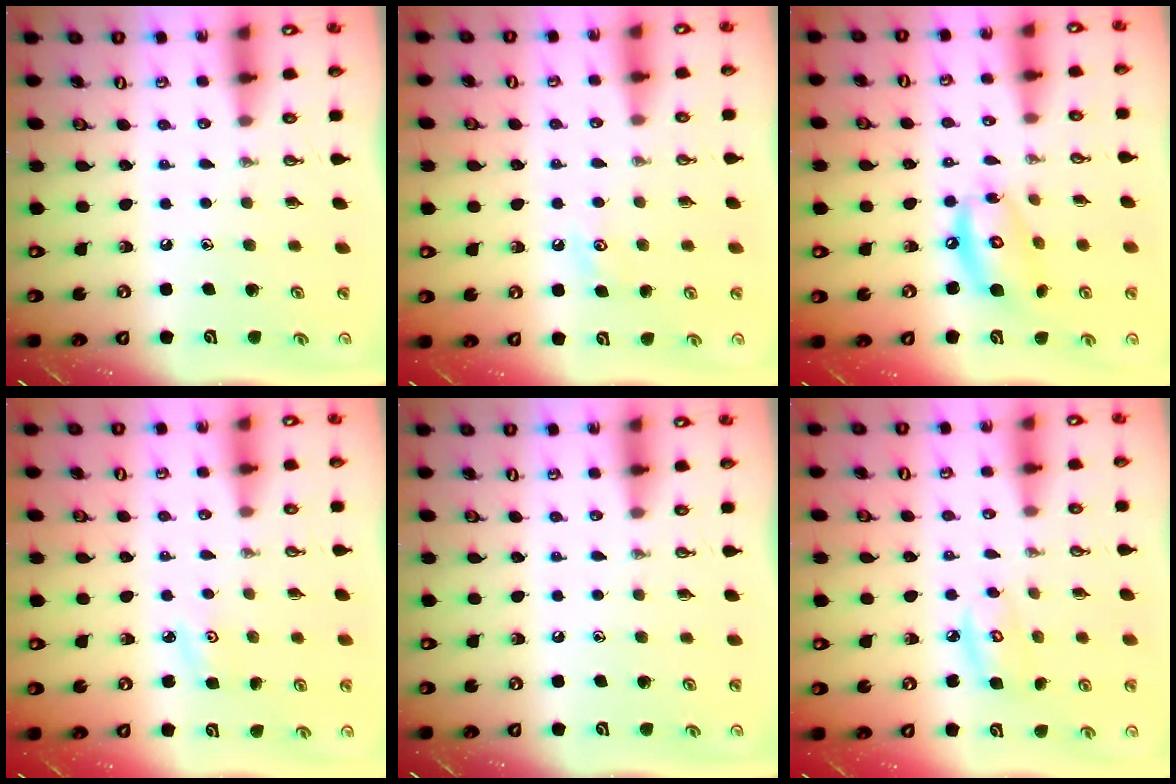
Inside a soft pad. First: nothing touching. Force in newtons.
{"total": 3.5, "press": 3.5, "slide": 0.4}
{"total": 12.3, "press": 12.3, "slide": 1.1}
{"total": 3.0, "press": 2.9, "slide": 0.4}
{"total": 0.0}
{"total": 5.5, "press": 5.5, "slide": 0.4}